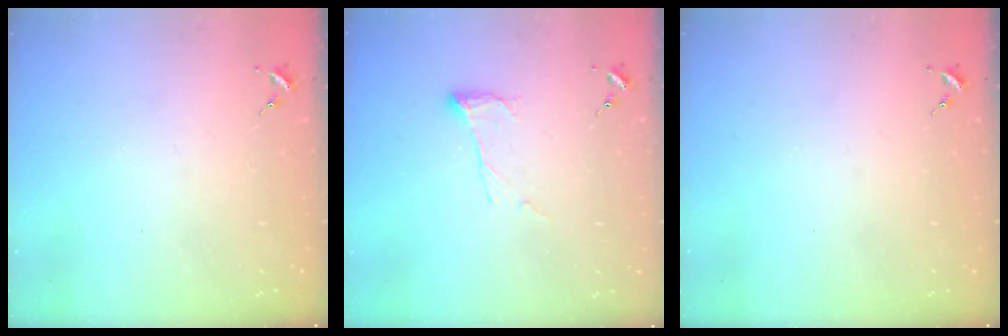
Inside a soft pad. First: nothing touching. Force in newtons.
{"total": 6.8, "press": 6.8, "slide": 0.3}
{"total": 0.0}